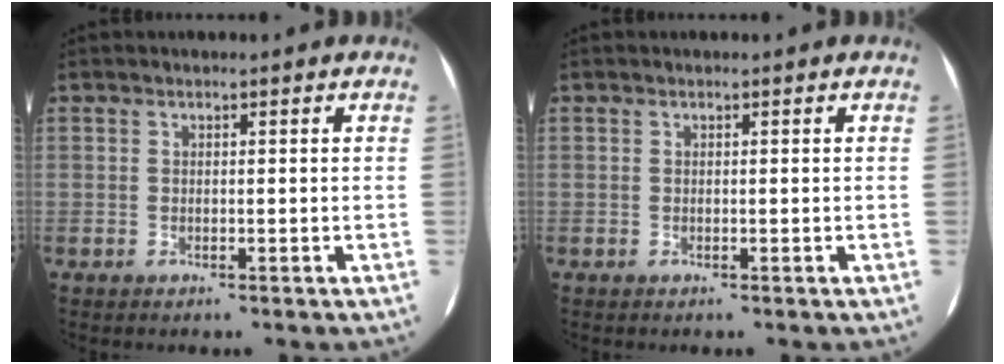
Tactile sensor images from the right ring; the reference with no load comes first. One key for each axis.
{"total": 0.0}